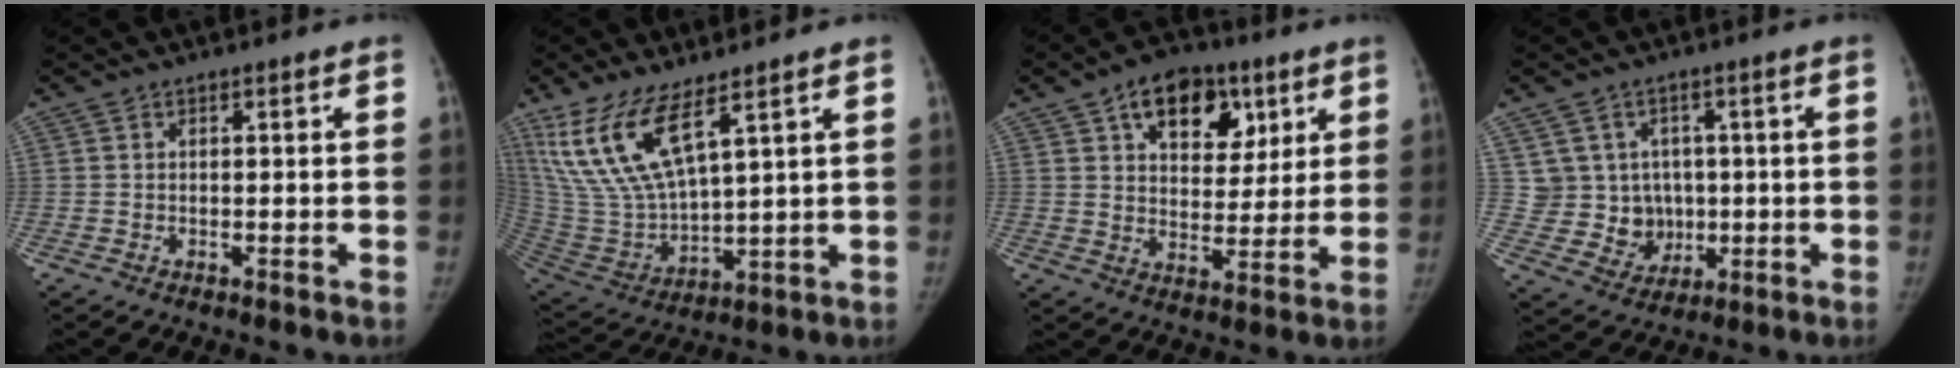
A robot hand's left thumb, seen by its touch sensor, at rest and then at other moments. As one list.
[{"total": 15.2, "force": [9.1, 5.0, 11.1], "torque": [-0.232, -0.041, 0.201]}, {"total": 14.5, "force": [6.9, 9.3, 8.8], "torque": [-0.085, -0.016, 0.107]}, {"total": 8.9, "force": [1.0, 8.6, 2.3], "torque": [0.006, 0.005, 0.032]}]